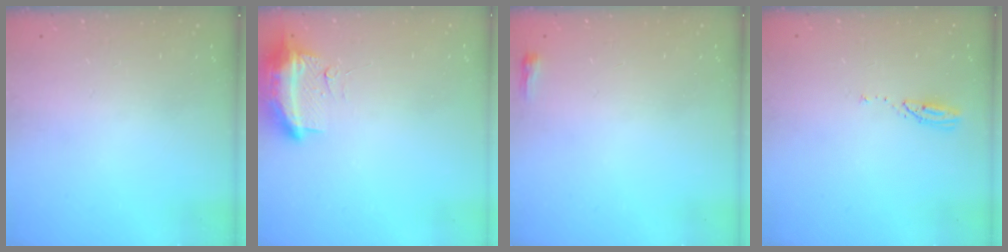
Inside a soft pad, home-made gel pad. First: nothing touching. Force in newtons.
{"total": 11.3, "press": 10.3, "slide": 4.7}
{"total": 2.3, "press": 2.2, "slide": 0.7}
{"total": 3.0, "press": 2.9, "slide": 0.3}